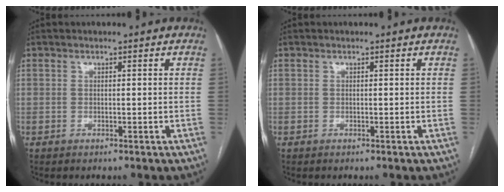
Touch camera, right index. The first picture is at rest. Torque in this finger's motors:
{"motor_torque": [0.00, 0.00, 0.00, 0.00]}